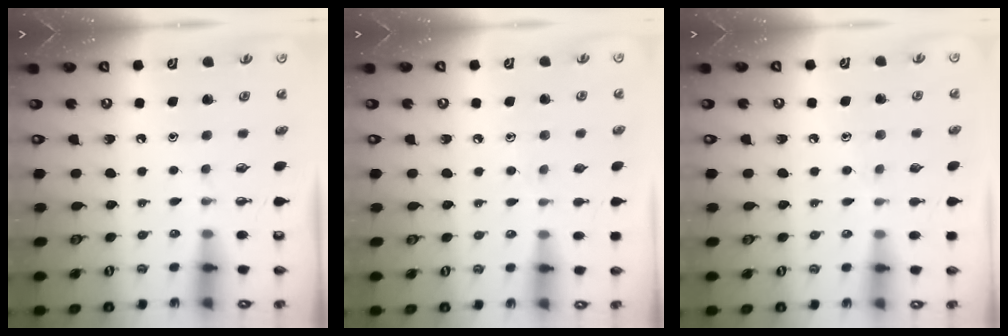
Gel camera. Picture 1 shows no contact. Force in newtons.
{"total": 5.3, "press": 5.3, "slide": 0.5}
{"total": 6.1, "press": 6.1, "slide": 0.6}